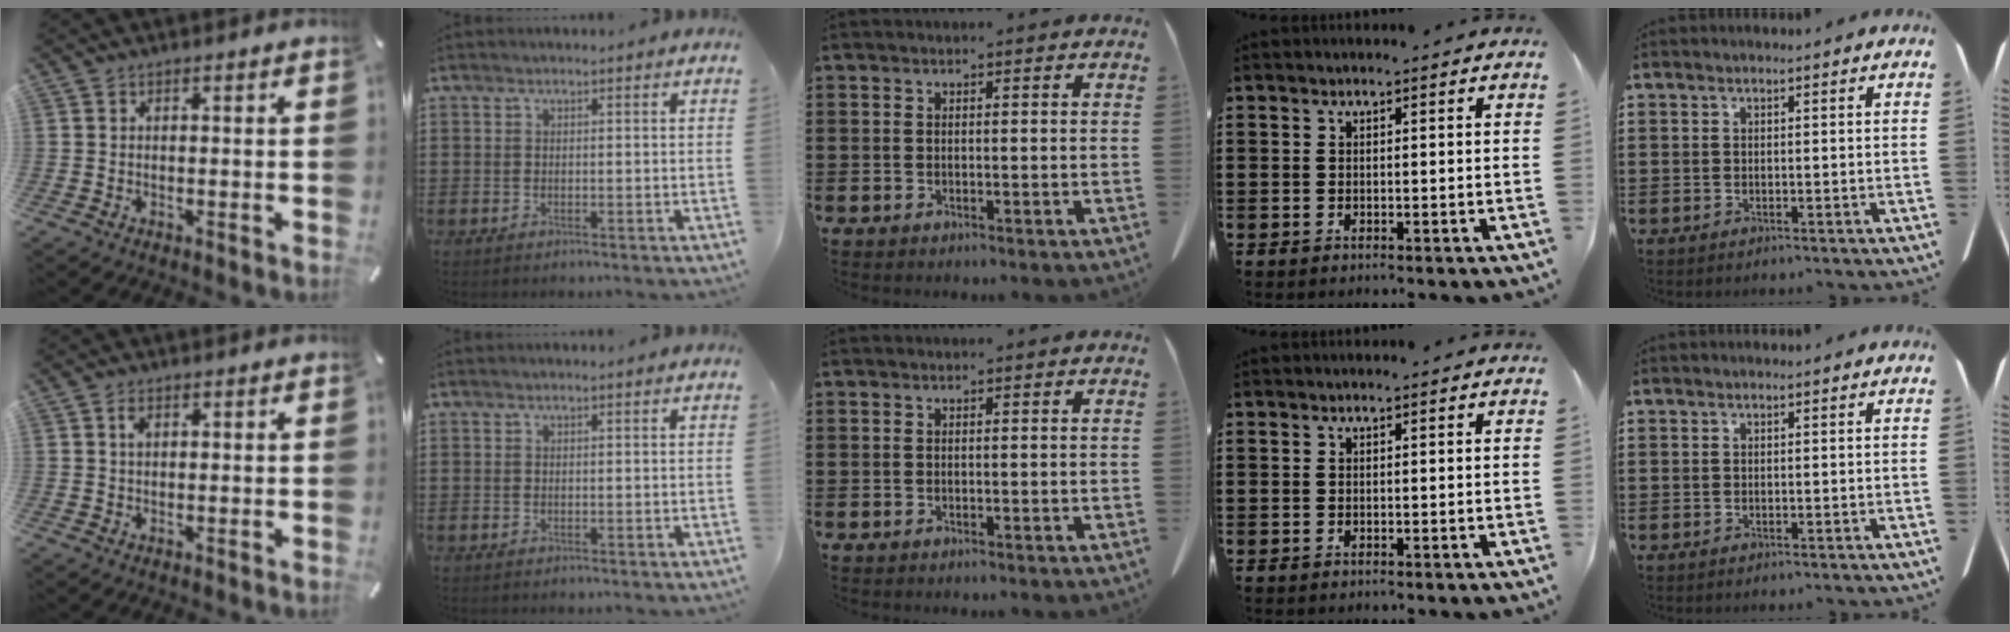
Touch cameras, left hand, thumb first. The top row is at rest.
{"thumb": {"total": 1.8, "force": [0.5, 1.2, 1.2], "torque": [-0.019, 0.002, 0.006]}}